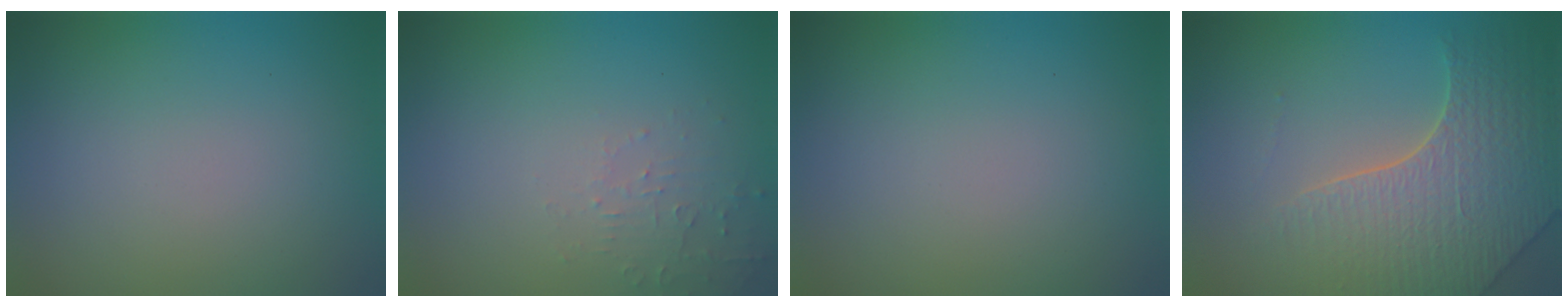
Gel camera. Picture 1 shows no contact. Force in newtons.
{"total": 1.5, "press": 1.5, "slide": 0.3}
{"total": 0.0}
{"total": 5.5, "press": 4.8, "slide": 2.6}